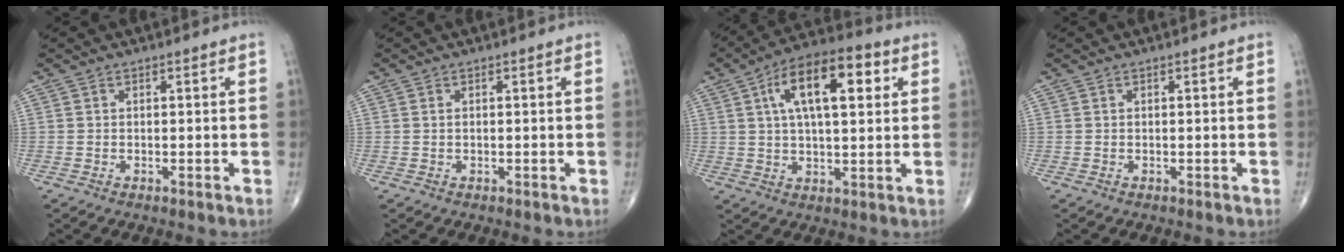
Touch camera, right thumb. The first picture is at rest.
{"total": 0.0}
{"total": 15.2, "force": [4.8, 6.6, 12.8], "torque": [-0.194, 0.012, 0.071]}
{"total": 0.0}